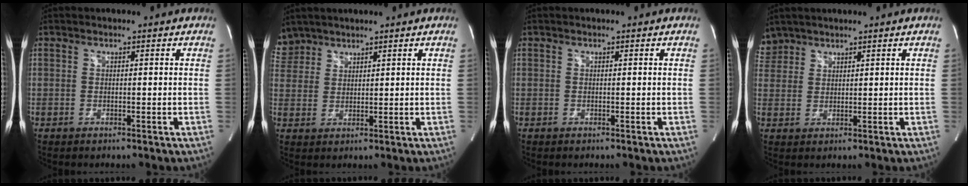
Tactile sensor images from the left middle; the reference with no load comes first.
{"total": 4.6, "force": [4.0, 2.2, -0.2], "torque": [0.003, 0.015, 0.087]}
{"total": 0.0}
{"total": 3.6, "force": [3.1, 1.7, -0.3], "torque": [0.005, 0.013, 0.066]}